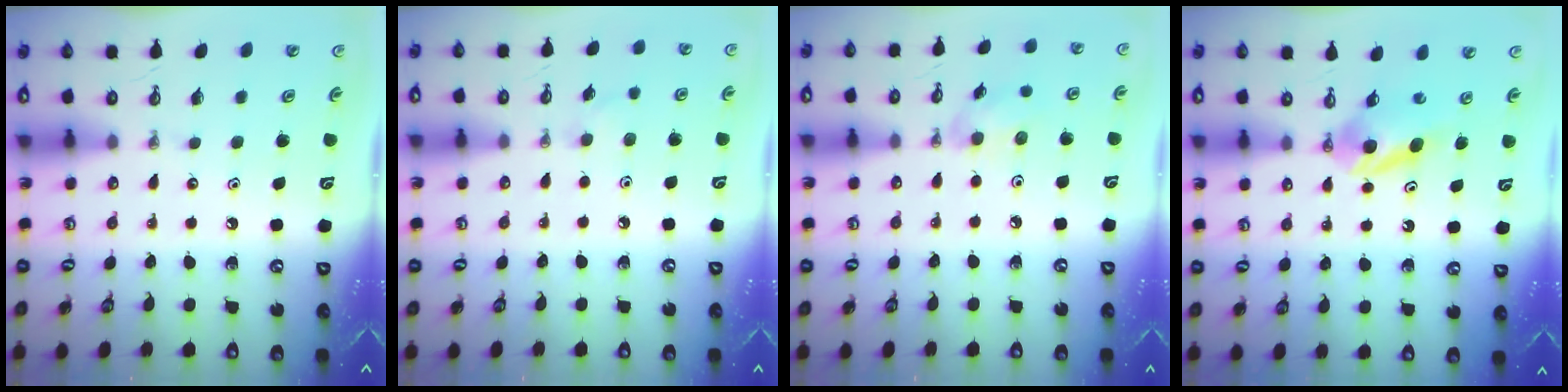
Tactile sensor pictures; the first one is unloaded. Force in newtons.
{"total": 5.4, "press": 4.8, "slide": 2.4}
{"total": 5.5, "press": 5.4, "slide": 0.9}
{"total": 5.2, "press": 5.0, "slide": 1.2}